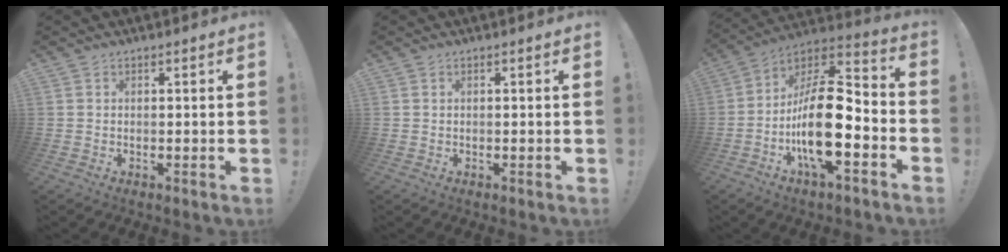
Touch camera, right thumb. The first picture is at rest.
{"total": 0.0}
{"total": 21.0, "force": [-5.4, 8.2, 18.6], "torque": [-0.350, 0.029, -0.086]}